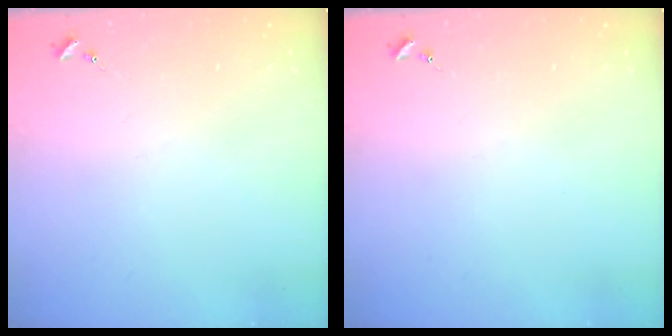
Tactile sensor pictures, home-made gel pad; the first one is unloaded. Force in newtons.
{"total": 0.0}